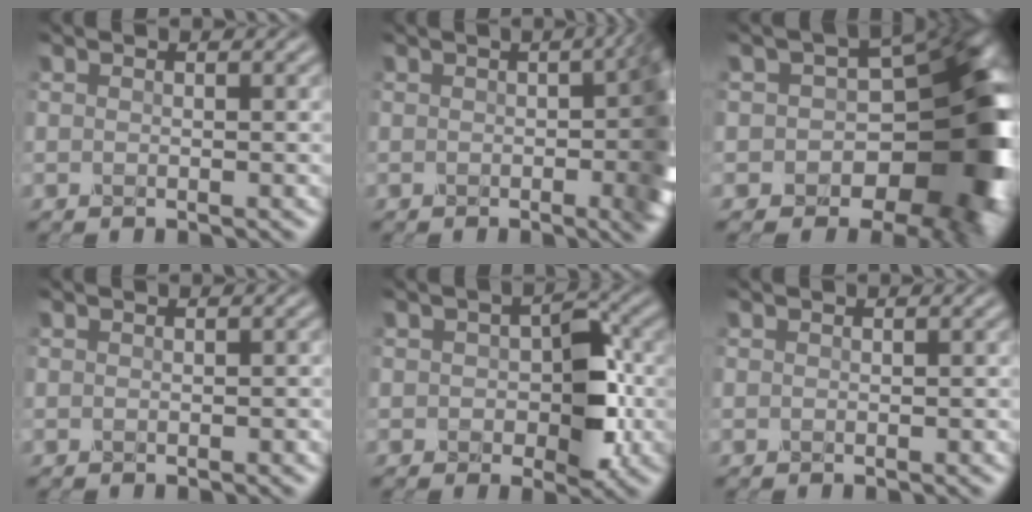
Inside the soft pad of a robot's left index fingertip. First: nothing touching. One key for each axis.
{"total": 6.8, "fx": -0.3, "fy": 1.7, "fz": 6.5, "tx": -0.067, "ty": 0.000, "tz": -0.002}
{"total": 15.5, "fx": -3.6, "fy": 10.1, "fz": 11.1, "tx": -0.097, "ty": -0.021, "tz": -0.049}
{"total": 0.5, "fx": -0.1, "fy": 0.3, "fz": 0.4, "tx": -0.006, "ty": -0.001, "tz": 0.000}
{"total": 5.1, "fx": -0.5, "fy": 2.9, "fz": 4.1, "tx": -0.052, "ty": -0.002, "tz": -0.007}
{"total": 0.0}